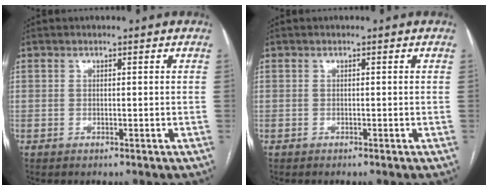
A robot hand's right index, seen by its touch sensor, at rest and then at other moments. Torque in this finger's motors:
{"motor_torque": [0.14, 0.05, -0.03, 0.00]}